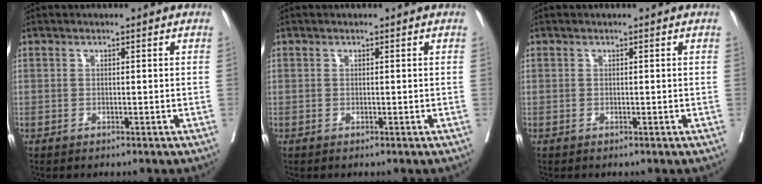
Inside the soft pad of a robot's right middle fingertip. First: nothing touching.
{"total": 0.0}
{"total": 0.0}